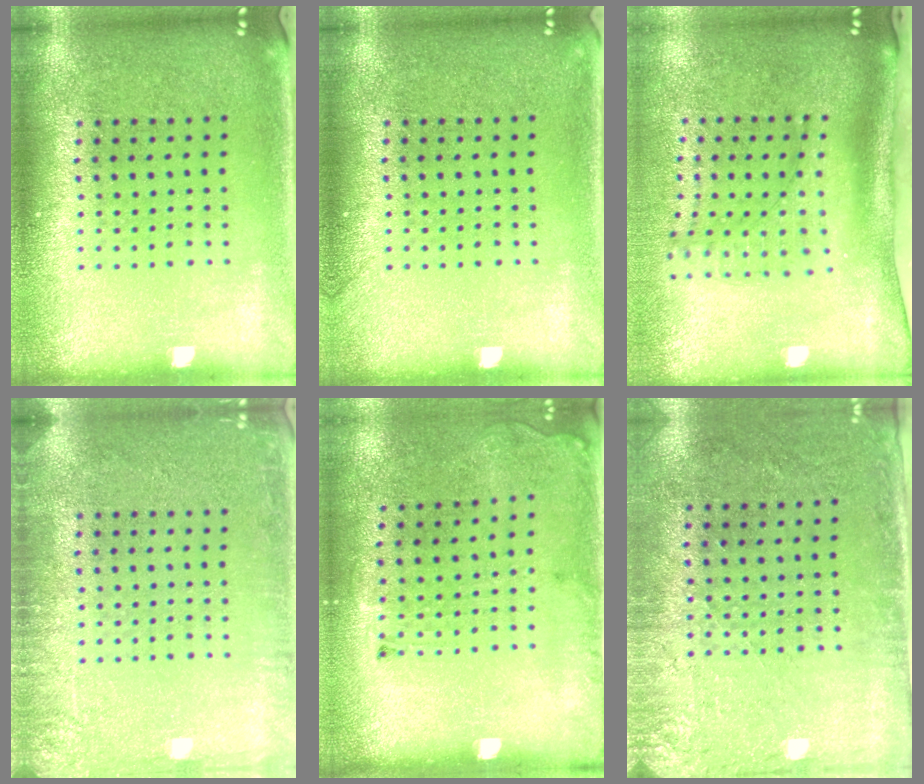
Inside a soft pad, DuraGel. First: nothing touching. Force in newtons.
{"total": 0.5, "press": 0.5, "slide": 0.1}
{"total": 2.2, "press": 1.5, "slide": 1.6}
{"total": 2.9, "press": 2.9, "slide": 0.4}
{"total": 1.9, "press": 1.3, "slide": 1.4}
{"total": 2.8, "press": 2.3, "slide": 1.6}